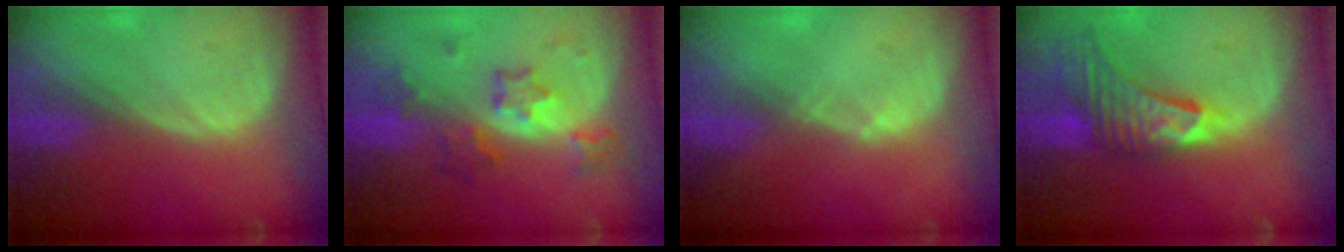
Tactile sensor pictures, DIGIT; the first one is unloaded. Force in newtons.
{"total": 6.1, "press": 5.9, "slide": 1.6}
{"total": 0.6, "press": 0.5, "slide": 0.2}
{"total": 8.9, "press": 8.3, "slide": 3.4}